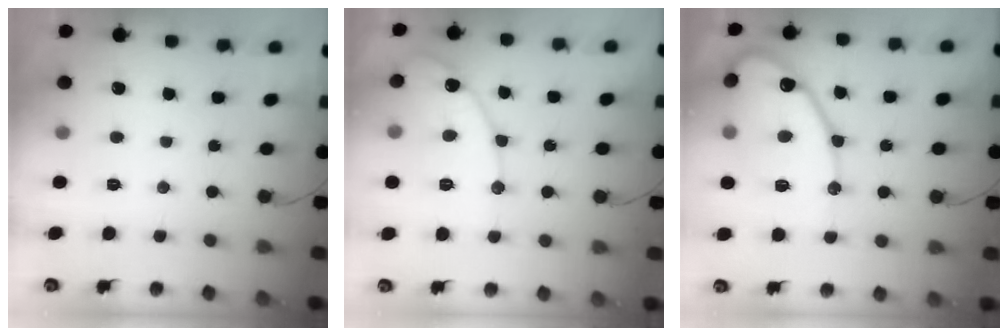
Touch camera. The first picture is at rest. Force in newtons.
{"total": 12.8, "press": 12.7, "slide": 1.1}
{"total": 16.3, "press": 16.2, "slide": 1.6}